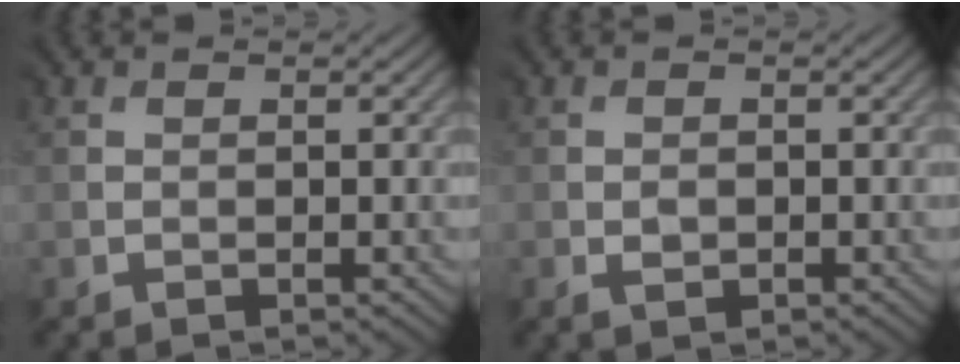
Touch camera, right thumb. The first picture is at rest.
{"total": 0.9, "force": [-0.3, 0.8, 0.3], "torque": [-0.002, -0.003, -0.003]}